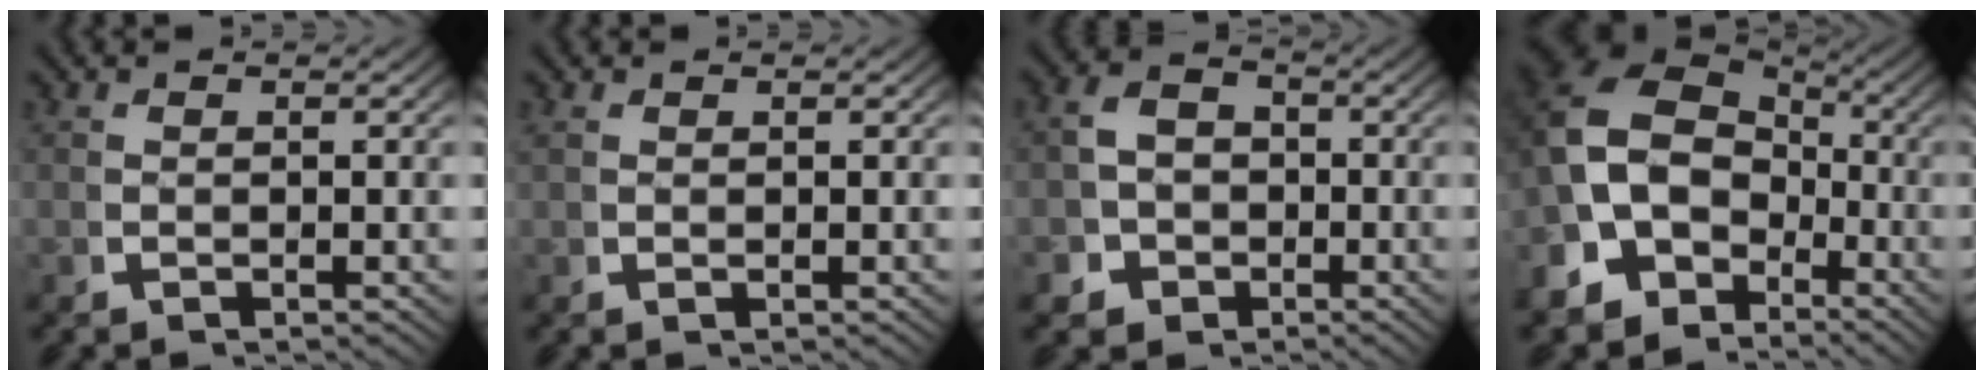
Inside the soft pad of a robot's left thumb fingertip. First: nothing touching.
{"total": 0.6, "force": [0.4, -0.2, 0.4], "torque": [-0.014, -0.001, 0.012]}
{"total": 6.1, "force": [-1.9, 5.2, 2.4], "torque": [-0.046, -0.018, -0.030]}
{"total": 13.7, "force": [-0.7, 10.5, 8.8], "torque": [-0.203, -0.043, -0.004]}